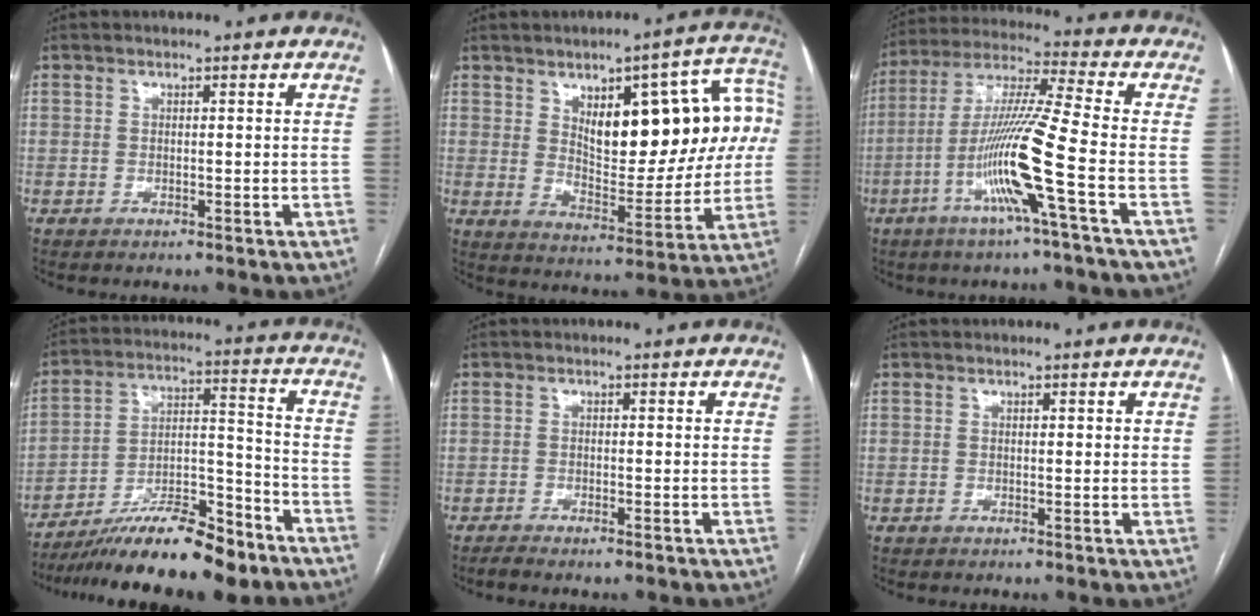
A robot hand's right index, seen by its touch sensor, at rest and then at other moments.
{"total": 19.2, "force": [4.9, 7.5, 16.9], "torque": [-0.225, 0.029, 0.077]}
{"total": 14.0, "force": [-5.0, -1.7, 13.0], "torque": [-0.260, -0.008, -0.102]}
{"total": 16.8, "force": [-13.3, 3.1, 9.7], "torque": [-0.163, 0.012, -0.227]}
{"total": 2.3, "force": [-1.8, 0.2, 1.4], "torque": [-0.022, -0.004, -0.026]}
{"total": 0.6, "force": [0.3, 0.2, 0.5], "torque": [-0.009, 0.000, 0.003]}